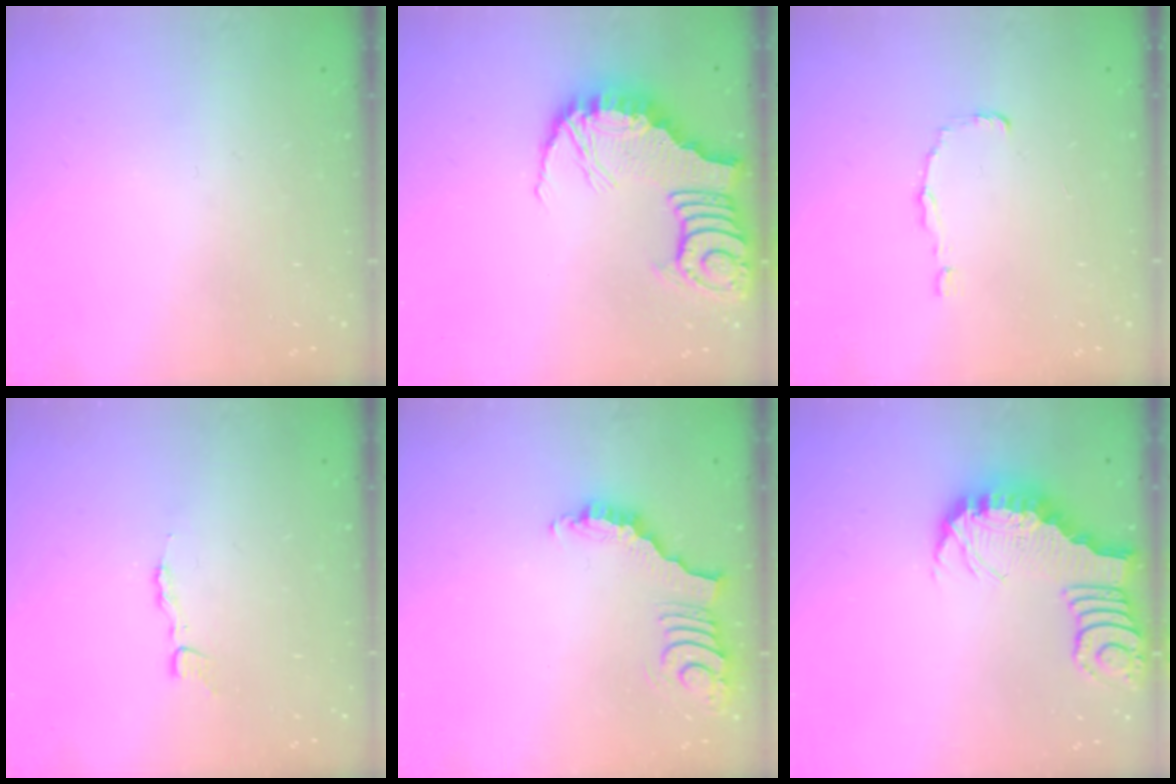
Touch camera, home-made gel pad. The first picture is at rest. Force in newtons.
{"total": 10.5, "press": 10.5, "slide": 1.3}
{"total": 0.9, "press": 0.9, "slide": 0.0}
{"total": 3.5, "press": 3.5, "slide": 0.3}
{"total": 4.0, "press": 3.9, "slide": 0.7}
{"total": 3.3, "press": 3.3, "slide": 0.5}